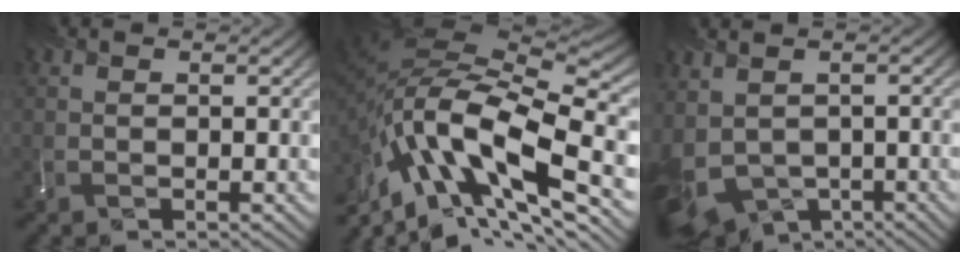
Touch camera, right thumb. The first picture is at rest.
{"total": 17.5, "force": [-6.8, 7.4, 14.4], "torque": [-0.297, 0.001, -0.133]}
{"total": 9.0, "force": [-1.8, 6.4, 6.1], "torque": [-0.148, -0.044, -0.005]}